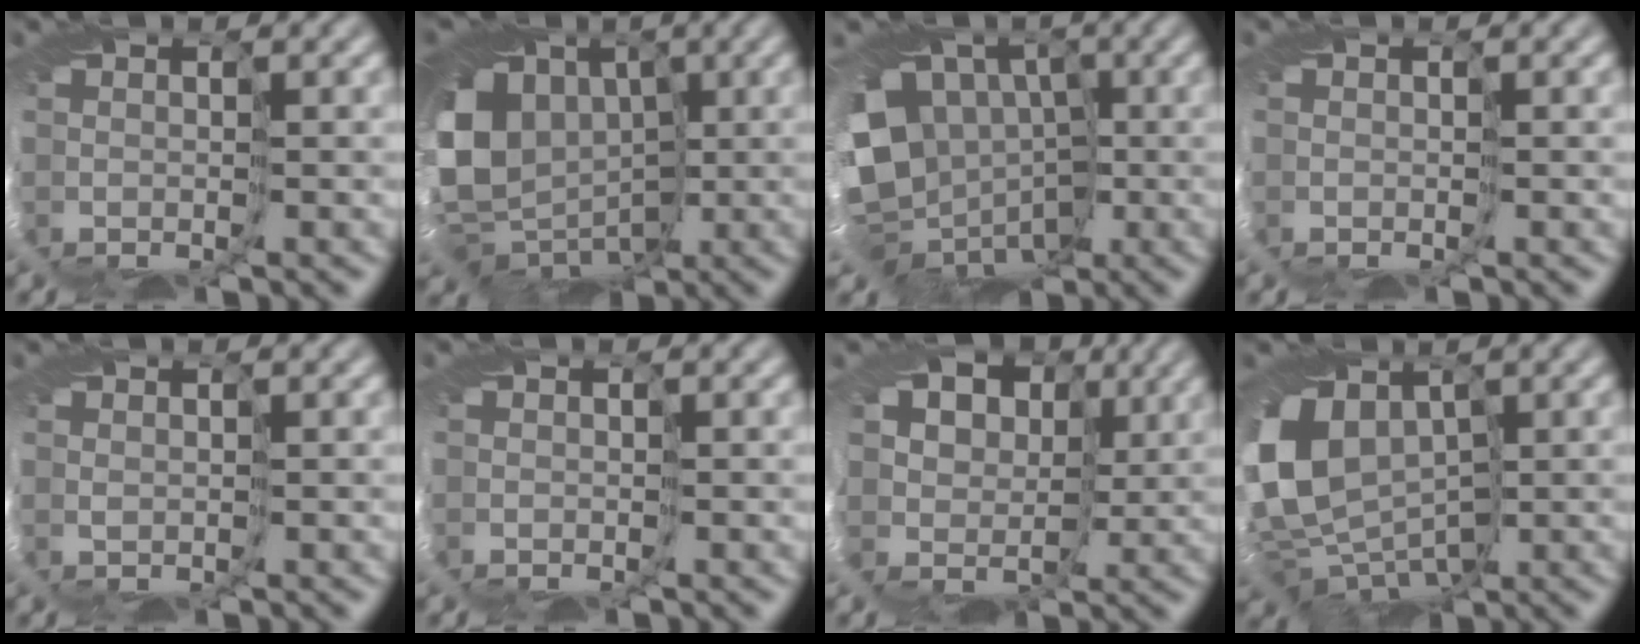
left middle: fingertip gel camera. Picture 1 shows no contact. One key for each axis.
{"total": 14.1, "fx": 0.4, "fy": 11.6, "fz": 8.0, "tx": -0.162, "ty": -0.010, "tz": 0.011}
{"total": 11.8, "fx": -1.4, "fy": 10.1, "fz": 6.0, "tx": -0.123, "ty": -0.016, "tz": -0.016}
{"total": 1.2, "fx": -0.2, "fy": 1.2, "fz": 0.2, "tx": 0.000, "ty": -0.007, "tz": 0.002}
{"total": 0.6, "fx": 0.1, "fy": 0.6, "fz": 0.0, "tx": 0.001, "ty": 0.000, "tz": 0.007}
{"total": 2.3, "fx": -0.3, "fy": 2.2, "fz": 0.7, "tx": -0.006, "ty": -0.012, "tz": 0.008}
{"total": 13.6, "fx": 6.6, "fy": 10.2, "fz": 6.0, "tx": -0.121, "ty": 0.042, "tz": 0.117}
{"total": 10.6, "fx": 0.6, "fy": 8.4, "fz": 6.5, "tx": -0.161, "ty": -0.018, "tz": 0.023}